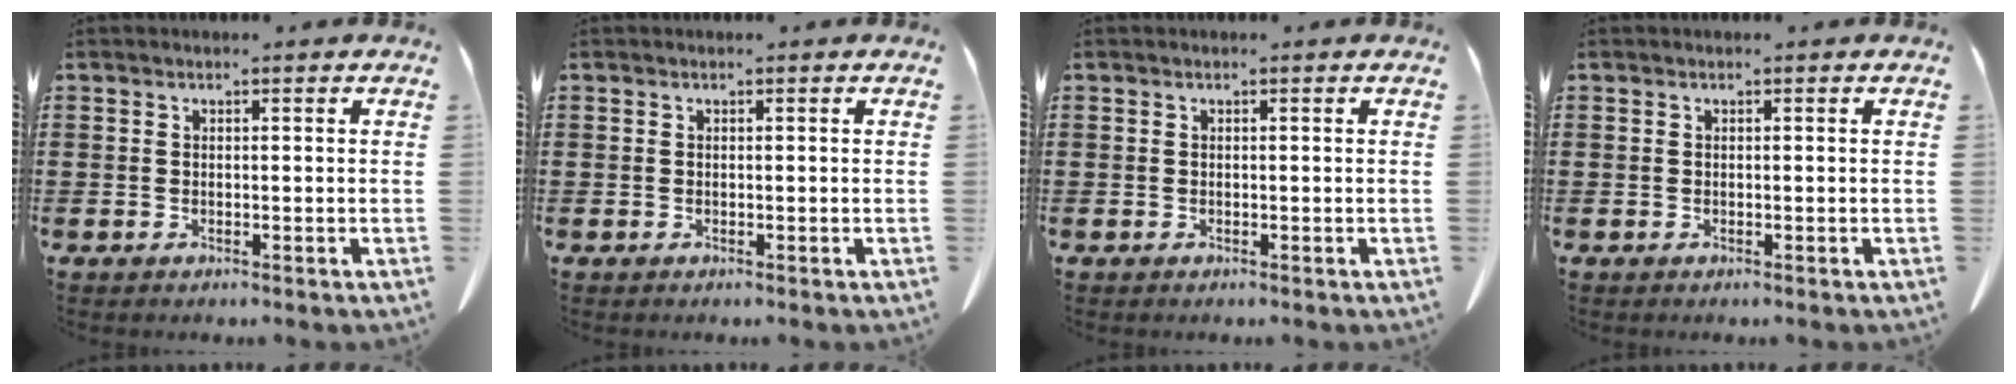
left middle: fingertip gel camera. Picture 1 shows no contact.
{"total": 0.0}
{"total": 0.0}
{"total": 0.0}